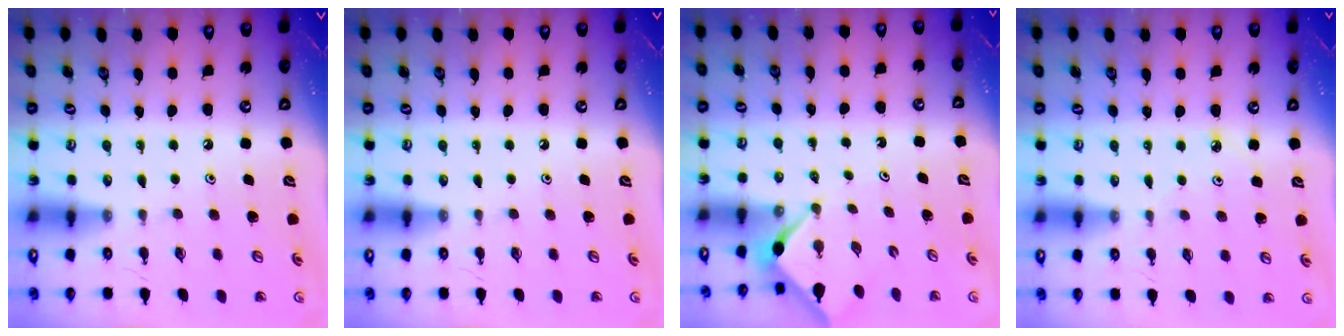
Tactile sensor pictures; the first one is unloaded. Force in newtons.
{"total": 0.0}
{"total": 2.8, "press": 2.8, "slide": 0.4}
{"total": 1.8, "press": 1.8, "slide": 0.2}